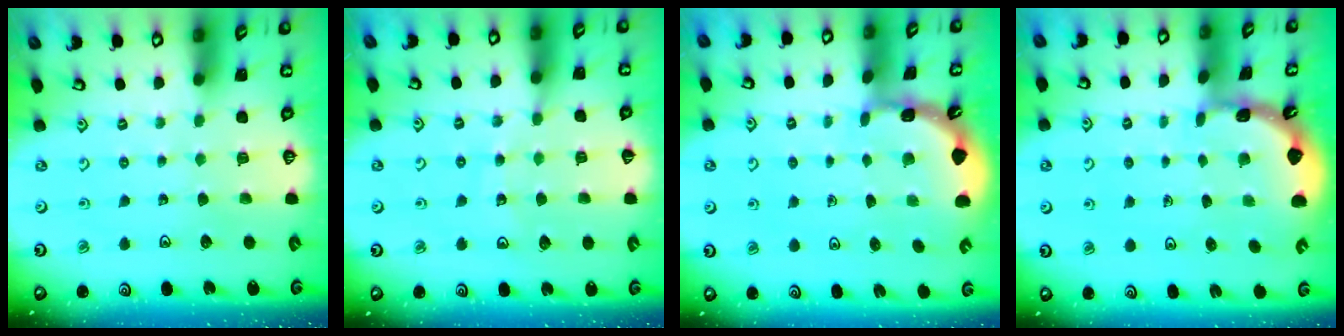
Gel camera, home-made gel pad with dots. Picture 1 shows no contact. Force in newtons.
{"total": 10.9, "press": 10.6, "slide": 2.4}
{"total": 1.8, "press": 1.7, "slide": 0.0}
{"total": 1.8, "press": 1.8, "slide": 0.2}